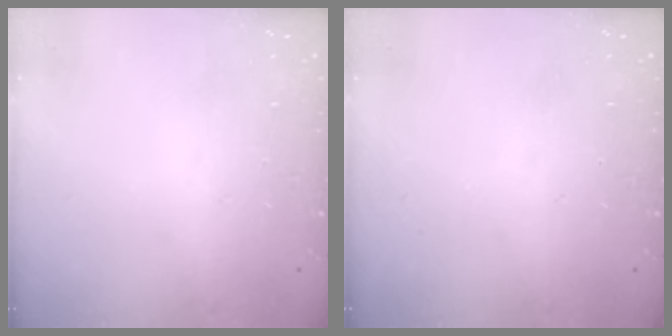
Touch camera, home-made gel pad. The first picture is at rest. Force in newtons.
{"total": 0.0}